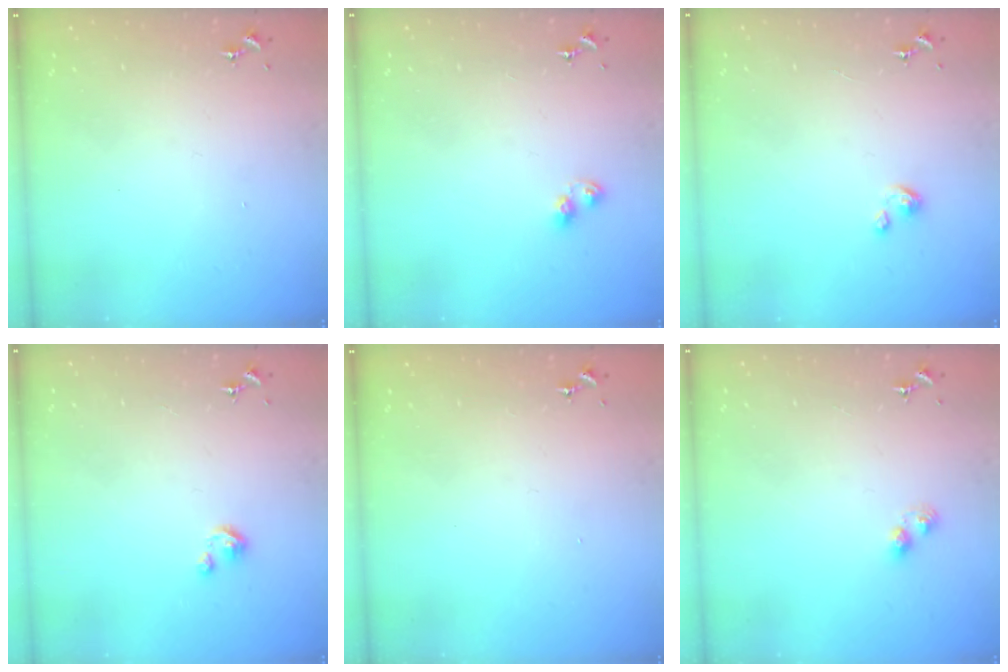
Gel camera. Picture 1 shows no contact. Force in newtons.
{"total": 4.2, "press": 4.2, "slide": 0.5}
{"total": 2.1, "press": 2.1, "slide": 0.1}
{"total": 3.0, "press": 2.9, "slide": 0.2}
{"total": 0.0}
{"total": 3.4, "press": 3.3, "slide": 0.4}